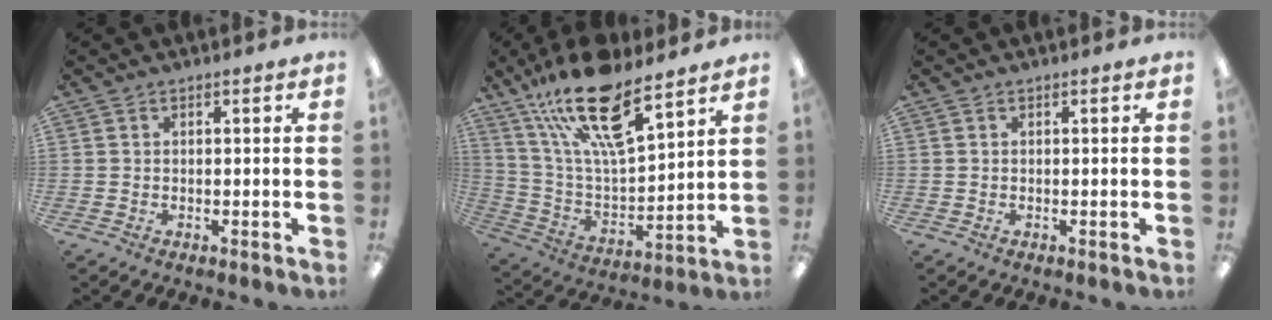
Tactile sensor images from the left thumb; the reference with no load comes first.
{"total": 21.4, "force": [14.6, 7.2, 13.8], "torque": [-0.252, -0.086, 0.251]}
{"total": 0.0}